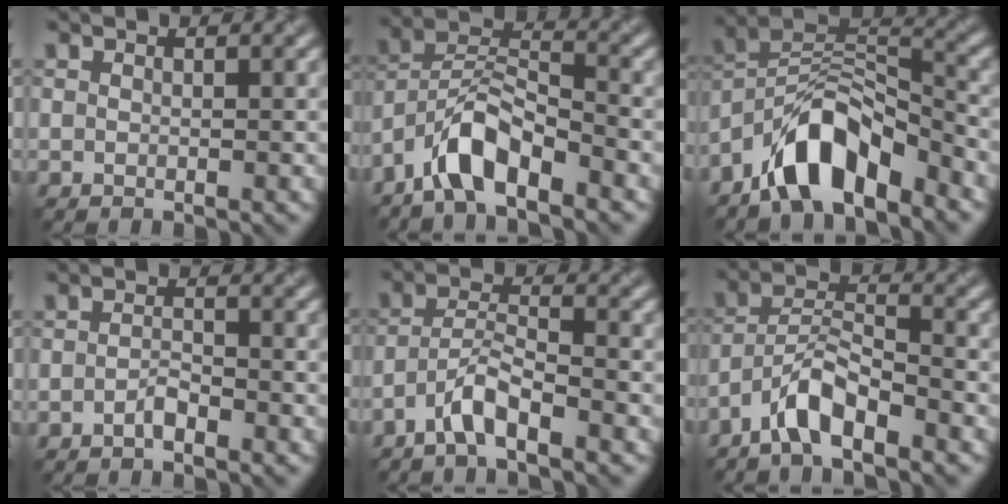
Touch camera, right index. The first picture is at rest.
{"total": 5.7, "force": [-4.1, 1.6, 3.5], "torque": [-0.061, 0.010, -0.083]}
{"total": 7.6, "force": [-5.4, 2.8, 4.5], "torque": [-0.070, 0.009, -0.104]}
{"total": 1.3, "force": [-1.0, 0.4, 0.8], "torque": [-0.017, 0.004, -0.019]}
{"total": 3.5, "force": [-2.5, 0.5, 2.4], "torque": [-0.047, 0.012, -0.055]}
{"total": 4.6, "force": [-3.4, 1.0, 2.9], "torque": [-0.053, 0.012, -0.072]}